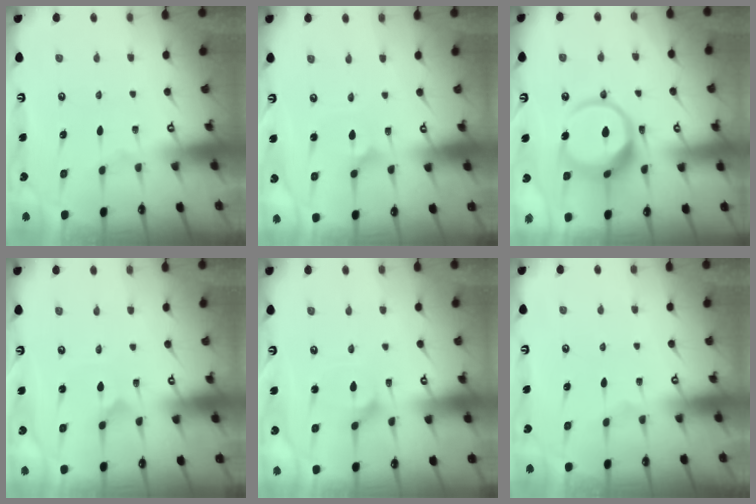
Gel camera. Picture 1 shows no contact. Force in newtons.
{"total": 1.9, "press": 1.9, "slide": 0.1}
{"total": 13.9, "press": 13.8, "slide": 1.5}
{"total": 0.0}
{"total": 2.3, "press": 2.3, "slide": 0.3}
{"total": 0.0}